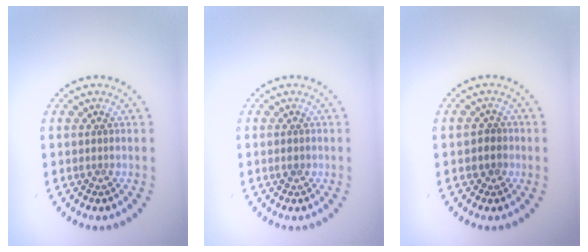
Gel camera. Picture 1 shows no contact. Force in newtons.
{"total": 1.0, "press": 1.0, "slide": 0.1}
{"total": 1.4, "press": 1.1, "slide": 0.8}